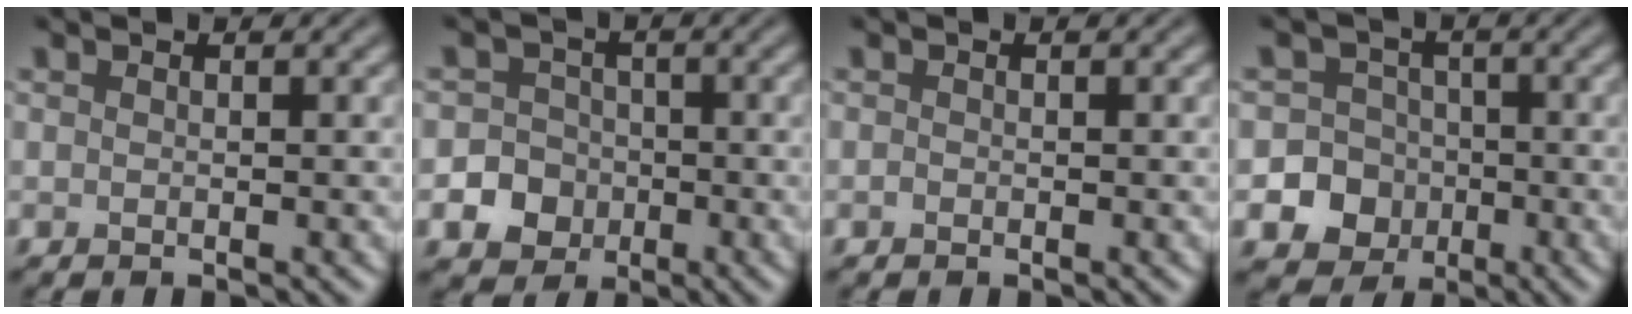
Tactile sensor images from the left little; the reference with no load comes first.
{"total": 6.0, "force": [-2.5, 5.4, 1.1], "torque": [-0.002, -0.009, -0.060]}
{"total": 0.0}
{"total": 10.7, "force": [-3.8, 9.9, 2.0], "torque": [-0.034, -0.021, -0.086]}